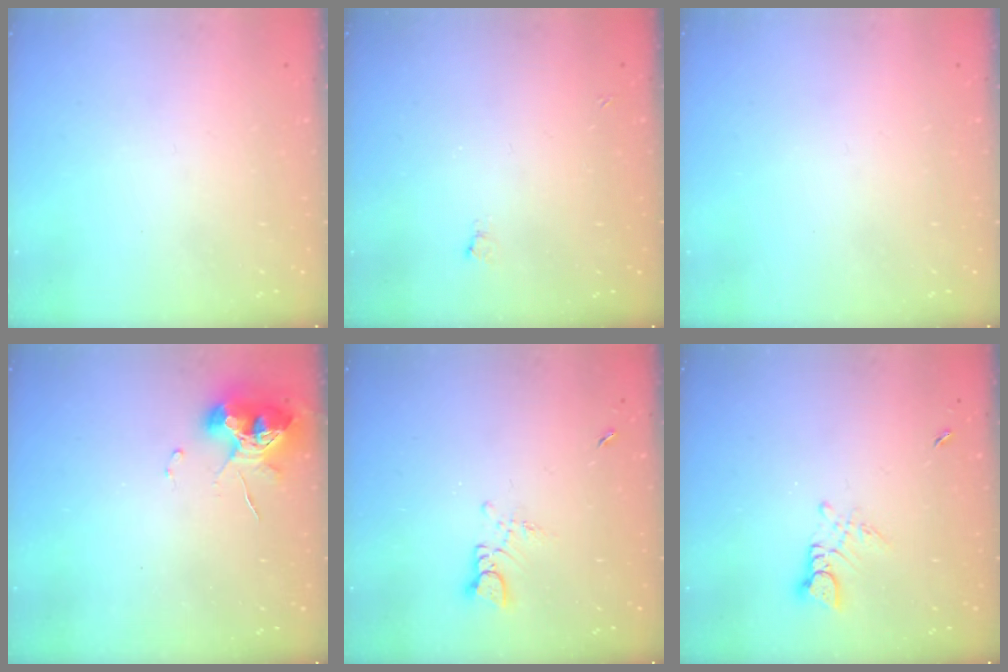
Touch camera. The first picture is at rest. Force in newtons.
{"total": 2.6, "press": 2.6, "slide": 0.5}
{"total": 0.0}
{"total": 9.3, "press": 9.3, "slide": 1.2}
{"total": 2.7, "press": 2.7, "slide": 0.2}
{"total": 3.2, "press": 3.2, "slide": 0.3}